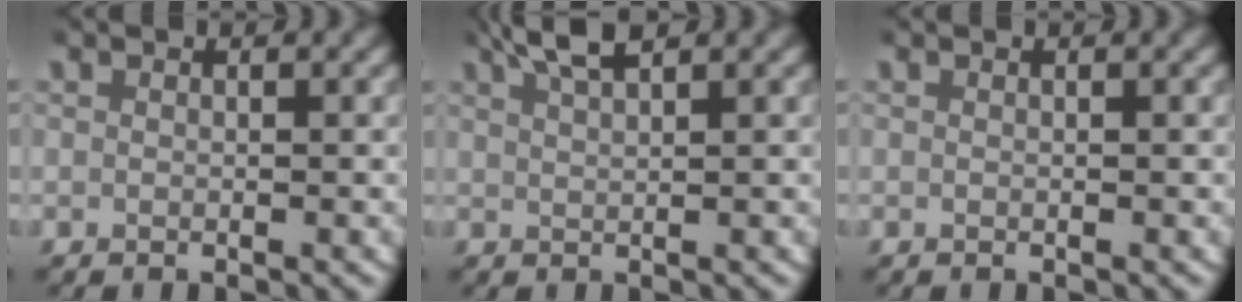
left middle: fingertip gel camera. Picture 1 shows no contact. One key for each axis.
{"total": 3.2, "fx": 2.7, "fy": 0.4, "fz": 1.7, "tx": -0.036, "ty": 0.007, "tz": 0.050}
{"total": 0.0}